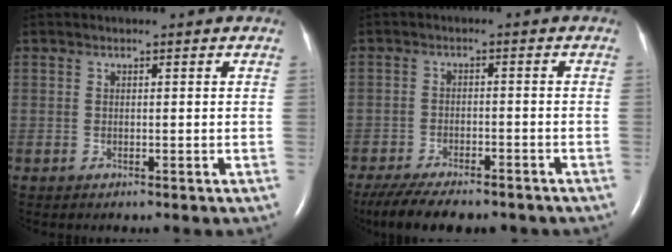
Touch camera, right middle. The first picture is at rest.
{"total": 13.1, "force": [-10.7, 3.9, 6.4], "torque": [-0.121, -0.014, -0.156]}